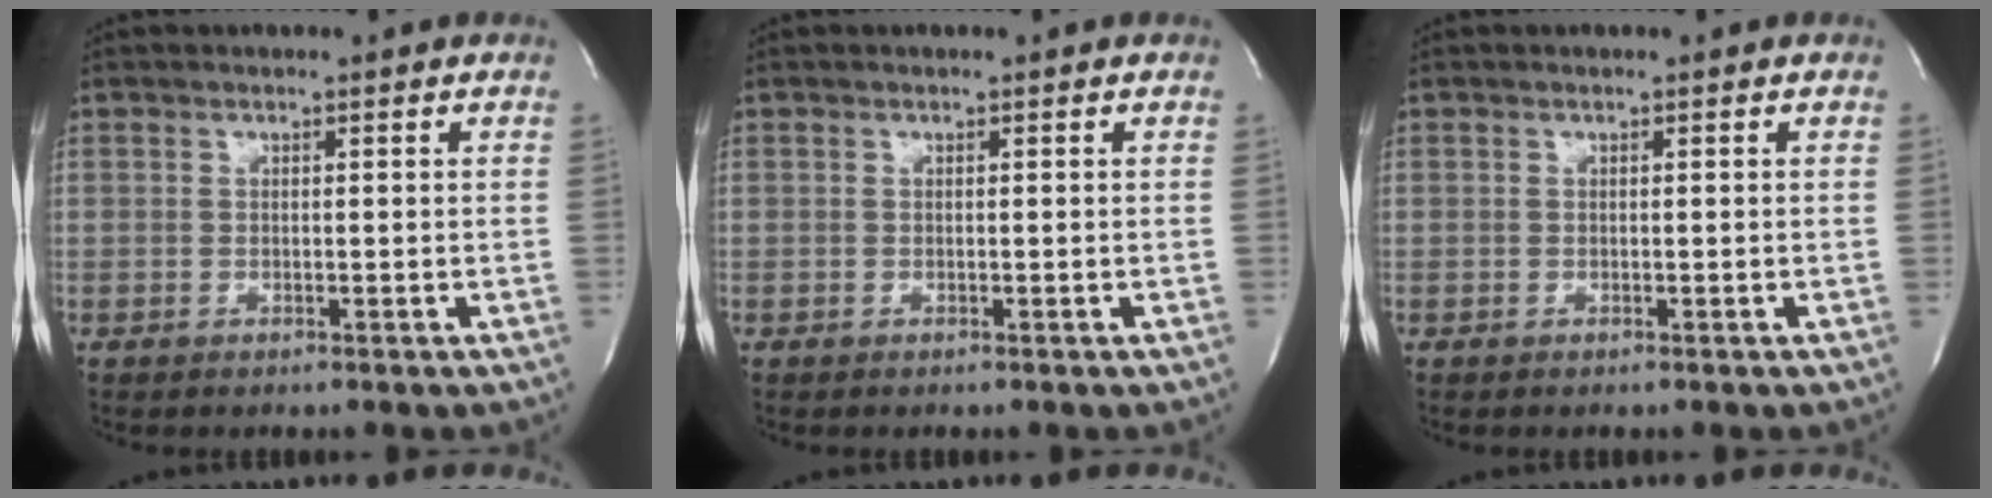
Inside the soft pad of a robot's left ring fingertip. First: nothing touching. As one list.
[{"total": 0.0}, {"total": 0.0}]